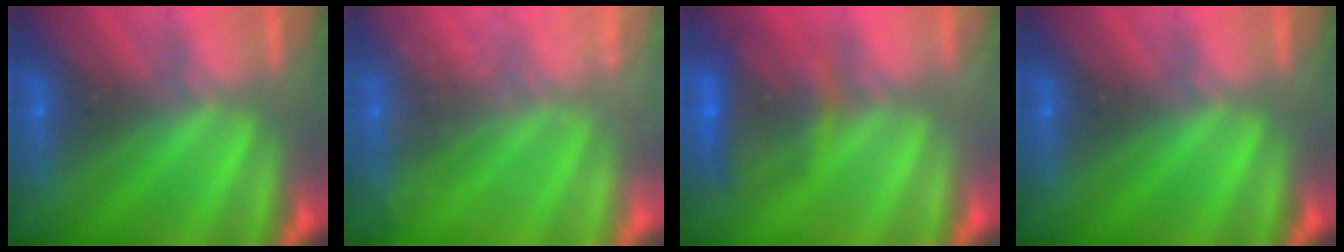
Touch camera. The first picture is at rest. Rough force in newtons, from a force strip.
{"total": 2.3}
{"total": 6.6}
{"total": 0.0}